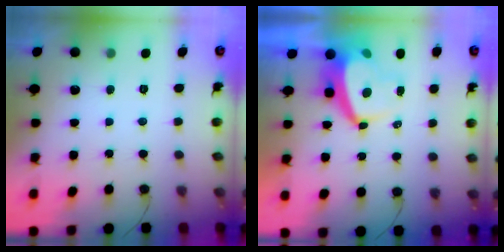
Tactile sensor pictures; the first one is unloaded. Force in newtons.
{"total": 6.7, "press": 6.7, "slide": 0.9}